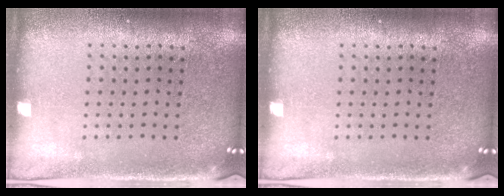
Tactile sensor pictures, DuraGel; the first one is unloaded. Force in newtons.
{"total": 0.0}